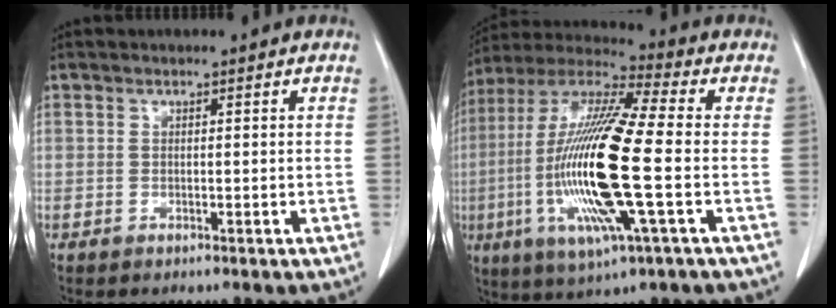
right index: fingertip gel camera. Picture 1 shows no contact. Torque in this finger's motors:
{"motor_torque": [2.14, 0.00, 0.72, 0.21]}